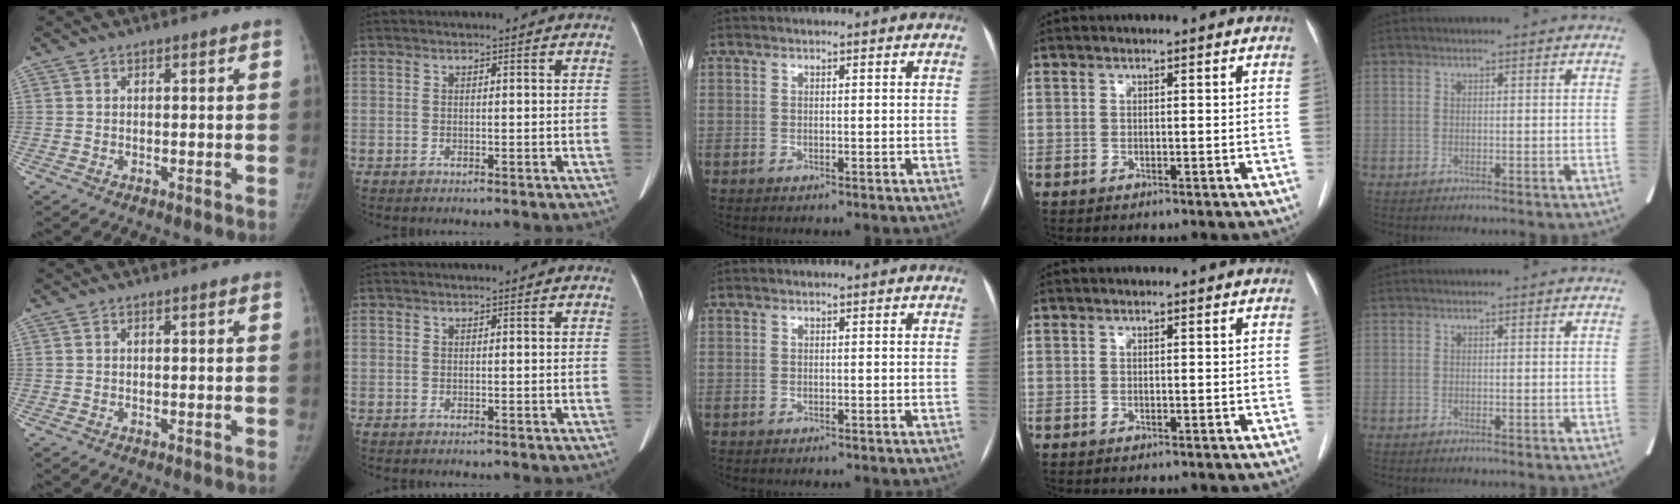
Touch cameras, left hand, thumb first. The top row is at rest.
{}